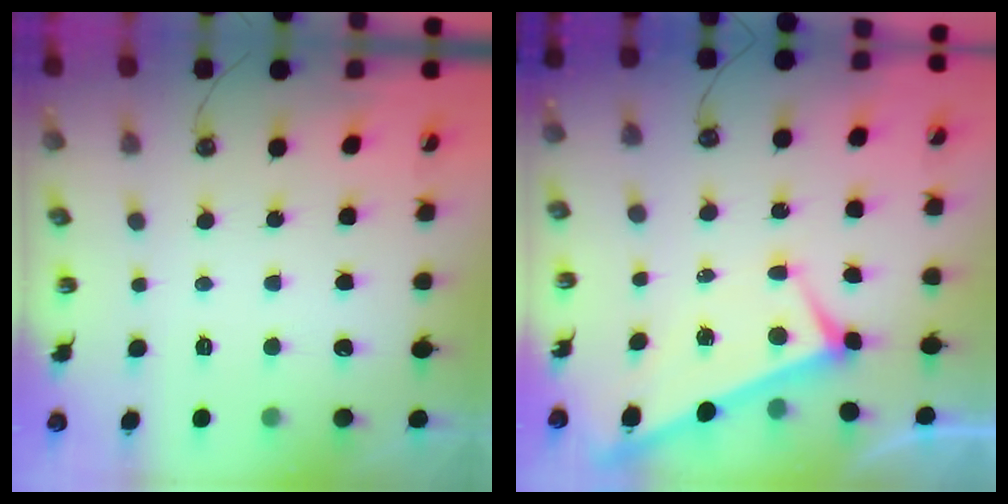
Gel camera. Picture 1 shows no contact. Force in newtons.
{"total": 3.9, "press": 3.9, "slide": 0.4}